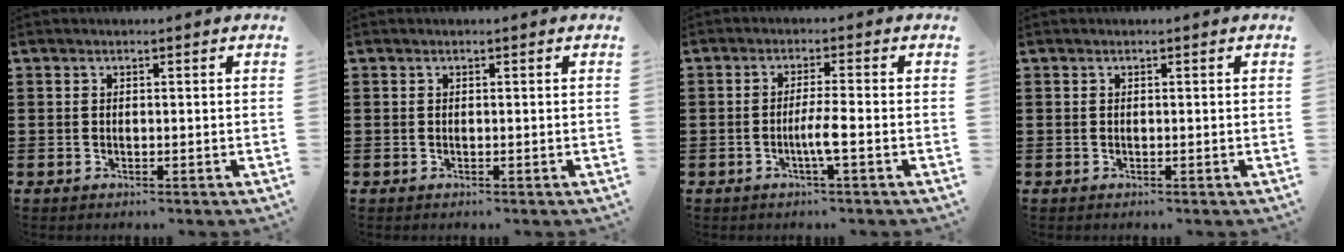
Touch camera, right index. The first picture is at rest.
{"total": 0.0}
{"total": 3.5, "force": [-1.2, -0.3, 3.3], "torque": [-0.065, -0.009, -0.027]}
{"total": 0.0}